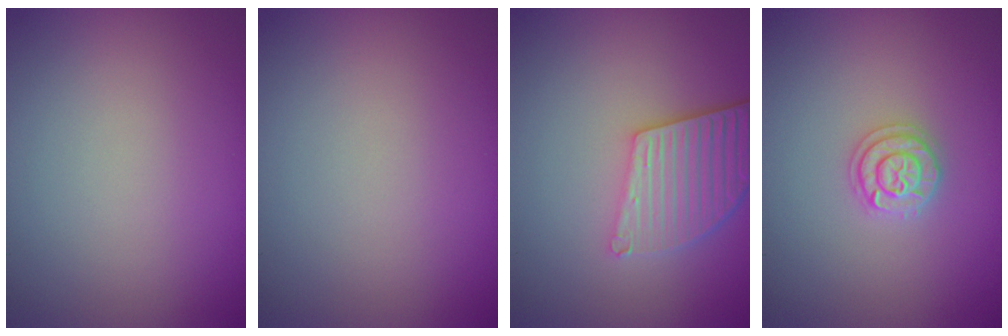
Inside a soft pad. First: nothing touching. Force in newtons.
{"total": 0.0}
{"total": 4.8, "press": 3.8, "slide": 3.0}
{"total": 2.0, "press": 1.9, "slide": 0.3}